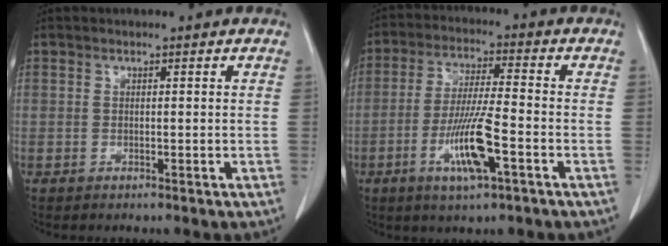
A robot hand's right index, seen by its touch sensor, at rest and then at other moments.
{"total": 10.0, "force": [-3.9, 0.8, 9.2], "torque": [-0.179, -0.011, -0.072]}